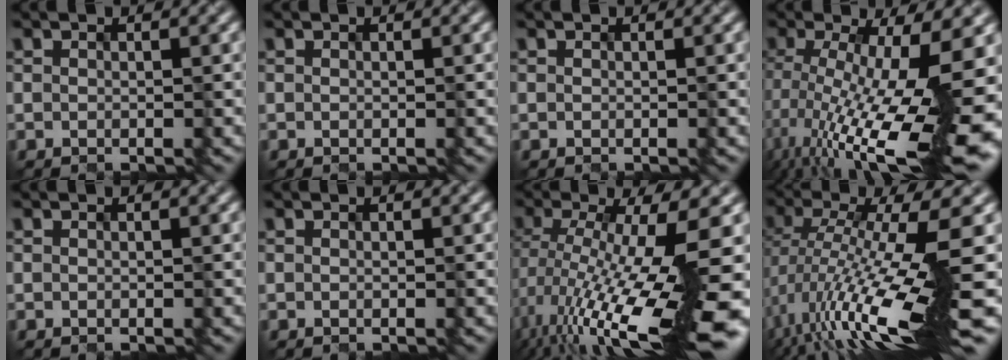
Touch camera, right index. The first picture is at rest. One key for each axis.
{"total": 0.0}
{"total": 0.0}
{"total": 17.6, "fx": -4.7, "fy": 5.0, "fz": 16.2, "tx": -0.262, "ty": -0.017, "tz": -0.068}
{"total": 0.0}
{"total": 0.0}
{"total": 15.5, "fx": -4.4, "fy": 3.8, "fz": 14.3, "tx": -0.255, "ty": -0.009, "tz": -0.063}
{"total": 12.9, "fx": -2.2, "fy": 2.7, "fz": 12.4, "tx": -0.233, "ty": -0.011, "tz": -0.022}